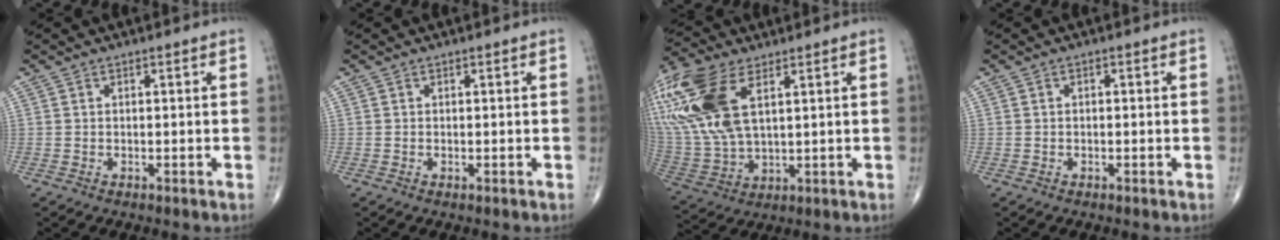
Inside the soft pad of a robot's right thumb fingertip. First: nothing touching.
{"total": 0.0}
{"total": 21.5, "force": [8.2, 10.8, 16.7], "torque": [-0.401, -0.011, 0.163]}
{"total": 0.6, "force": [0.0, 0.3, 0.5], "torque": [-0.008, 0.003, 0.000]}